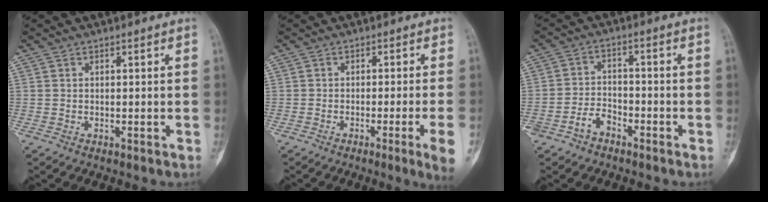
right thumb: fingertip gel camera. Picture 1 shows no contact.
{"total": 5.9, "force": [-2.4, -0.7, 5.4], "torque": [-0.085, -0.006, -0.036]}
{"total": 5.0, "force": [-3.1, 3.3, 2.0], "torque": [-0.026, 0.031, -0.055]}